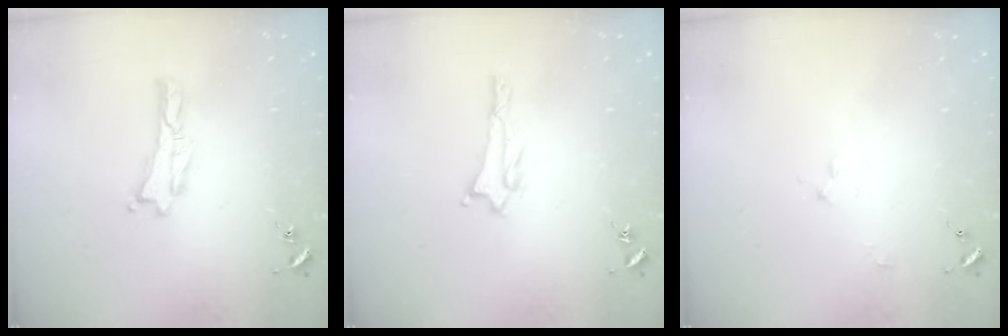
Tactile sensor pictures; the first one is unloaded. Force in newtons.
{"total": 1.0, "press": 0.9, "slide": 0.2}
{"total": 2.2, "press": 2.2, "slide": 0.2}